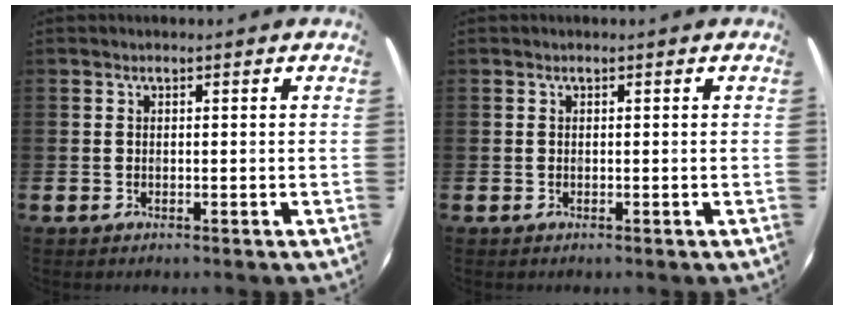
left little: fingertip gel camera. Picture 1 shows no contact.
{"total": 0.0}